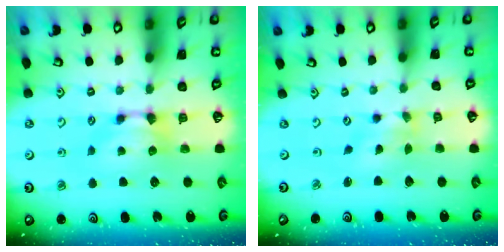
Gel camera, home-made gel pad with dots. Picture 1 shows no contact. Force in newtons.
{"total": 1.5, "press": 1.0, "slide": 1.1}